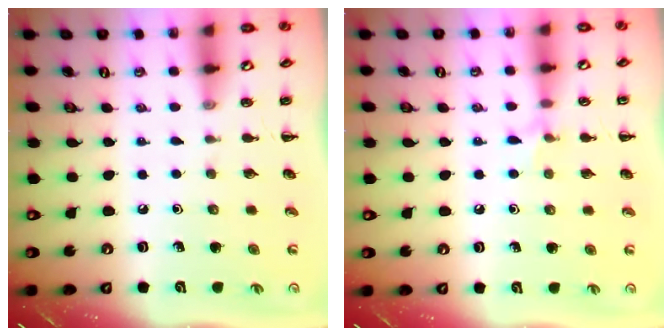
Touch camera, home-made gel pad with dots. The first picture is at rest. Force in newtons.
{"total": 5.4, "press": 5.1, "slide": 1.9}